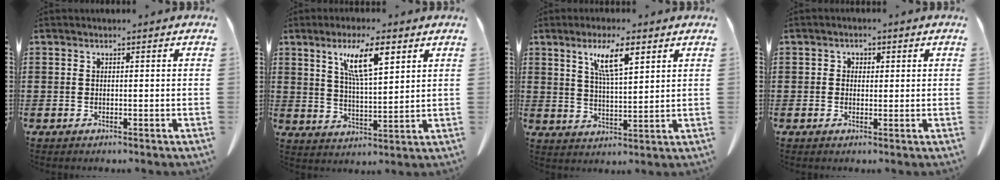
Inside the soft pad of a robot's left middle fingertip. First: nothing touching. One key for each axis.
{"total": 8.8, "fx": 4.8, "fy": 2.2, "fz": 7.0, "tx": -0.139, "ty": 0.001, "tz": 0.080}
{"total": 7.2, "fx": 4.2, "fy": 1.7, "fz": 5.7, "tx": -0.122, "ty": 0.006, "tz": 0.071}
{"total": 1.1, "fx": 0.0, "fy": 1.0, "fz": 0.4, "tx": -0.012, "ty": 0.005, "tz": 0.000}